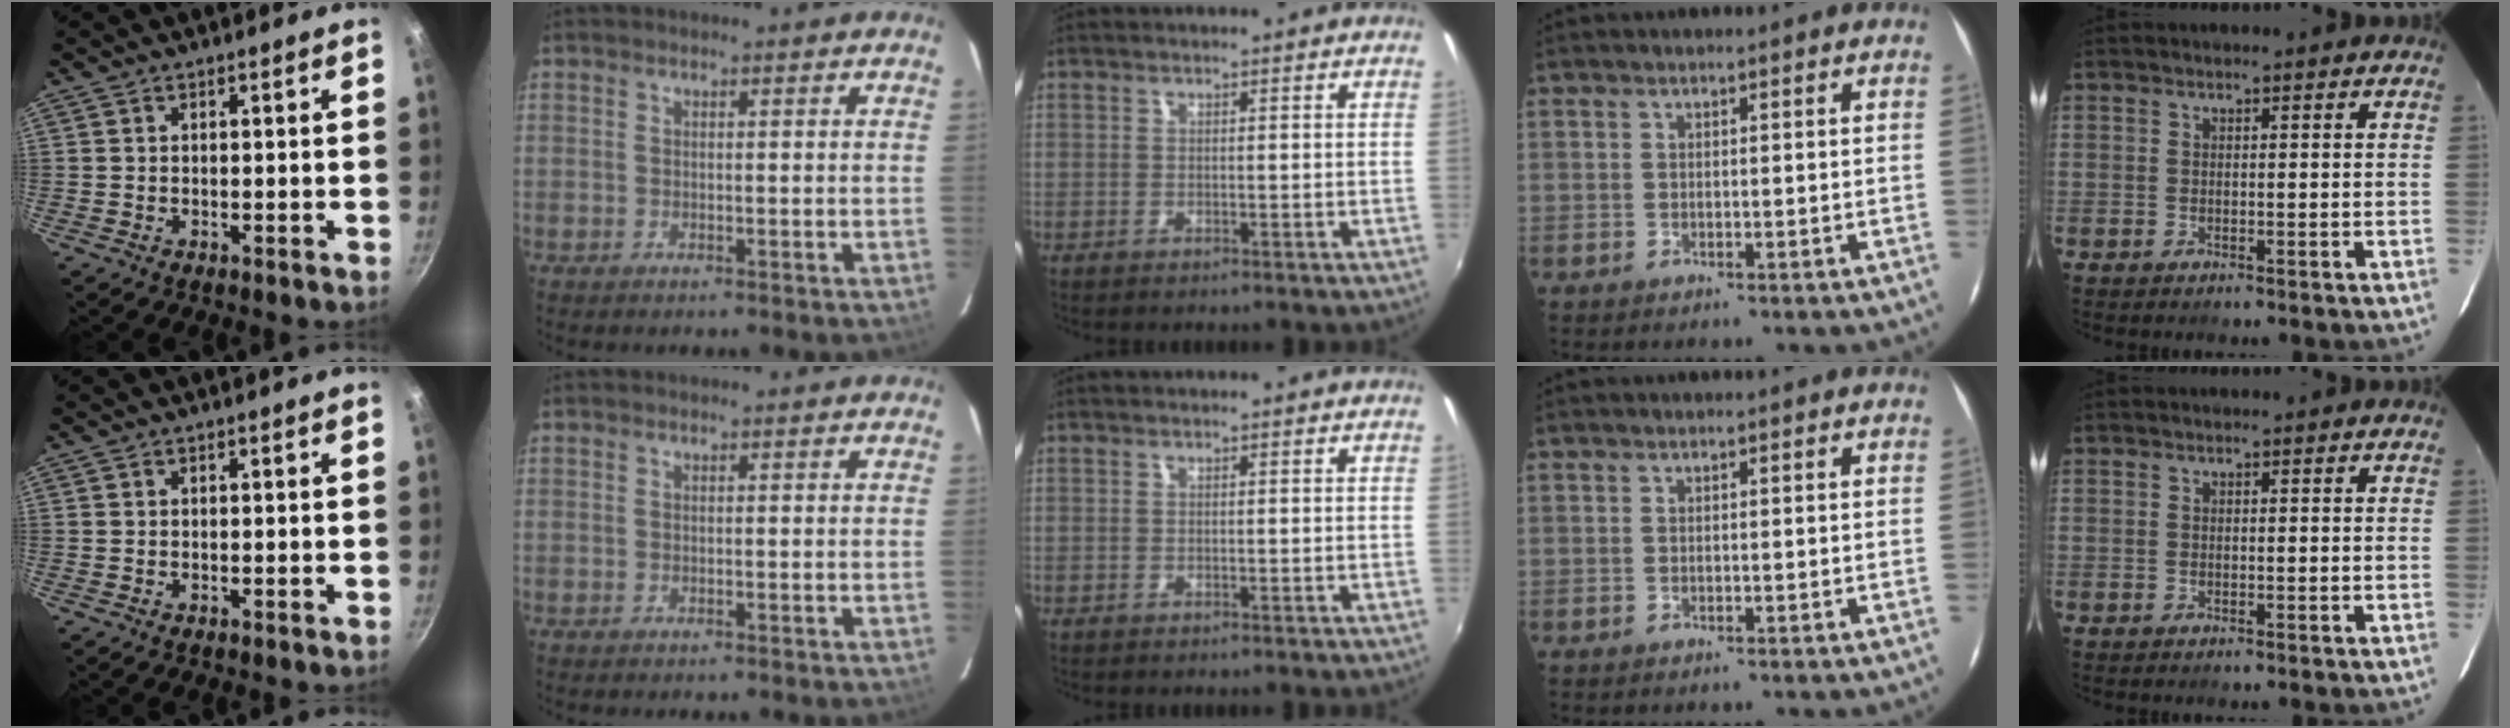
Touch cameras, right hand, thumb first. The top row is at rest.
{}